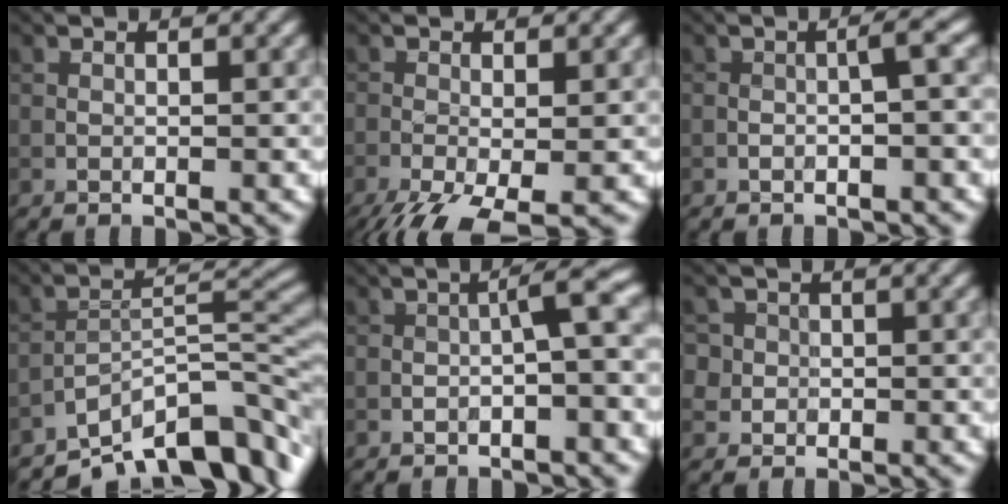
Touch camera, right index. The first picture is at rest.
{"total": 6.7, "force": [-3.7, 2.3, 5.1], "torque": [-0.107, -0.022, -0.064]}
{"total": 1.3, "force": [-0.7, 0.2, 1.1], "torque": [-0.019, 0.007, -0.011]}
{"total": 10.2, "force": [-7.8, 3.3, 5.6], "torque": [-0.064, 0.008, -0.146]}
{"total": 2.3, "force": [-0.7, 0.3, 2.2], "torque": [-0.034, 0.014, -0.013]}
{"total": 4.2, "force": [0.7, 4.0, 1.2], "torque": [-0.007, 0.028, -0.003]}